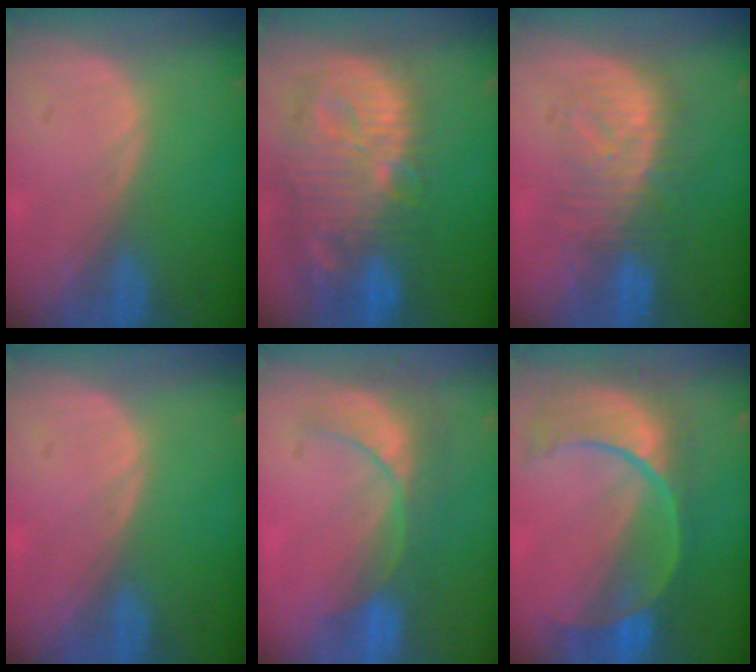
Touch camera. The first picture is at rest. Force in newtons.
{"total": 14.2, "press": 12.4, "slide": 6.9}
{"total": 8.3, "press": 8.2, "slide": 1.5}
{"total": 0.0}
{"total": 8.9, "press": 7.7, "slide": 4.5}
{"total": 11.1, "press": 9.4, "slide": 5.9}